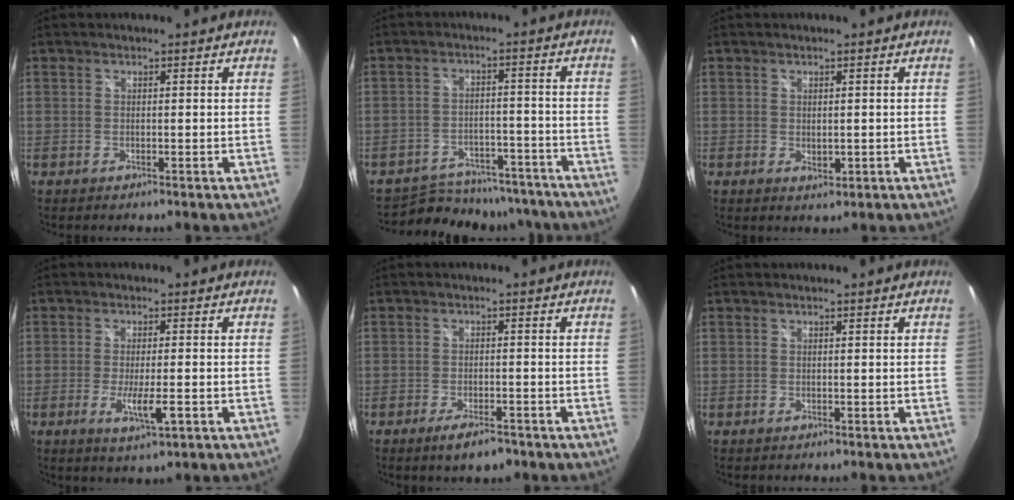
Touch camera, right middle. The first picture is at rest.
{"total": 15.5, "force": [-14.0, 5.7, 3.7], "torque": [-0.083, 0.019, -0.180]}
{"total": 1.8, "force": [0.0, 1.2, 1.3], "torque": [-0.019, -0.002, 0.001]}
{"total": 5.6, "force": [-2.0, 0.9, 5.1], "torque": [-0.095, -0.014, -0.032]}
{"total": 5.0, "force": [-3.5, 1.6, 3.3], "torque": [-0.069, -0.009, -0.055]}
{"total": 0.0}